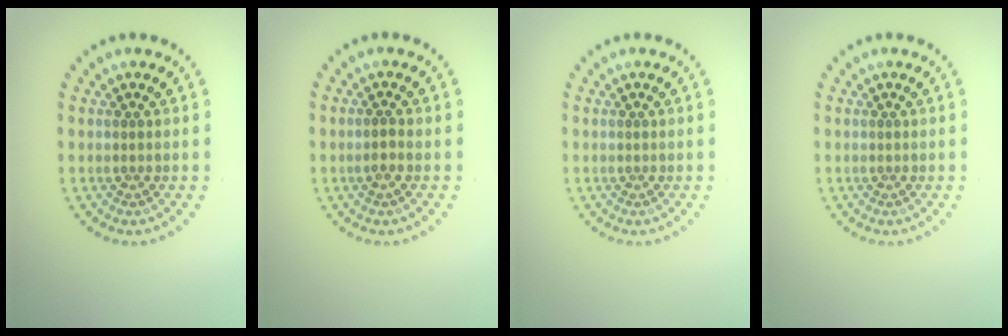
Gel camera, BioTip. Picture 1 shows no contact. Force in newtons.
{"total": 0.6, "press": 0.5, "slide": 0.3}
{"total": 0.0}
{"total": 0.0}